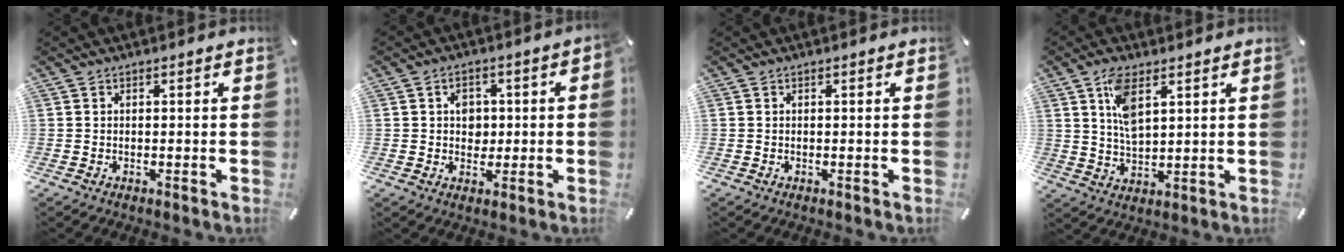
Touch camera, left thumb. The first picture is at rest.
{"total": 4.5, "force": [0.1, 3.8, 2.4], "torque": [-0.027, 0.000, -0.006]}
{"total": 0.0}
{"total": 7.7, "force": [3.6, 3.4, 5.8], "torque": [-0.124, -0.003, 0.062]}